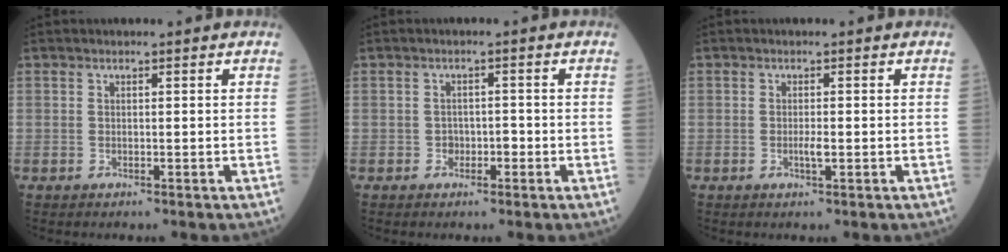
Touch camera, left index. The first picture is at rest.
{"total": 1.6, "force": [-0.7, 1.2, 0.9], "torque": [-0.008, 0.006, -0.010]}
{"total": 1.4, "force": [-0.3, 0.2, 1.3], "torque": [-0.029, -0.002, -0.004]}